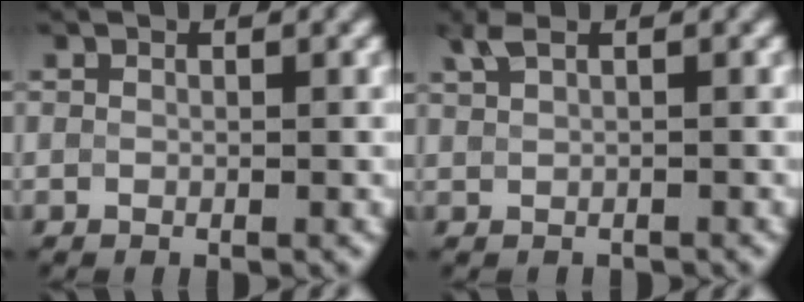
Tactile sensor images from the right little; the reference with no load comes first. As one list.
[{"total": 1.3, "force": [0.9, 0.3, 0.8], "torque": [-0.021, 0.003, 0.019]}]